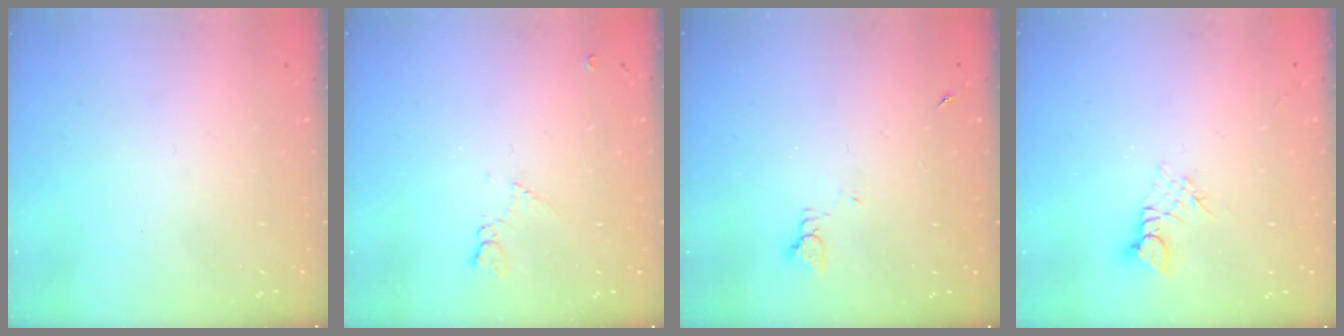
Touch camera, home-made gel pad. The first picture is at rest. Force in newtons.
{"total": 5.2, "press": 5.1, "slide": 0.8}
{"total": 2.7, "press": 2.7, "slide": 0.3}
{"total": 3.3, "press": 3.3, "slide": 0.1}